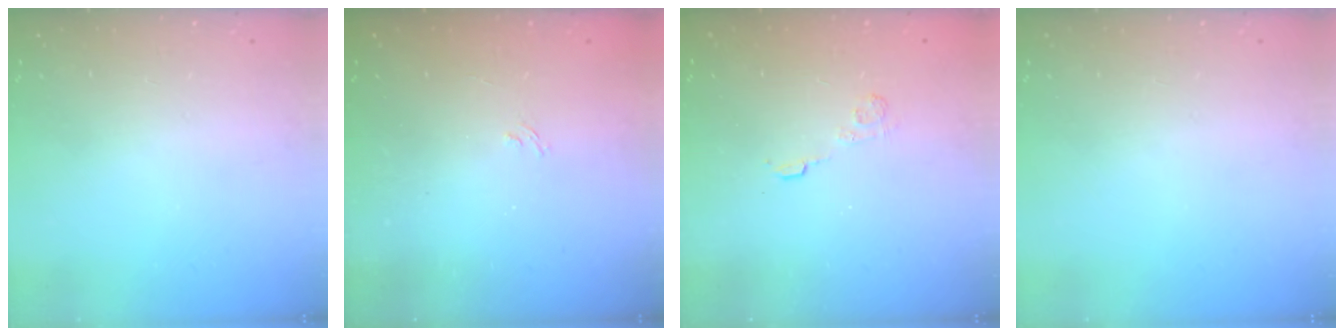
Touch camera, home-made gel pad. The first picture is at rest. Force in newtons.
{"total": 1.3, "press": 0.7, "slide": 1.2}
{"total": 2.9, "press": 2.5, "slide": 1.6}
{"total": 0.0}